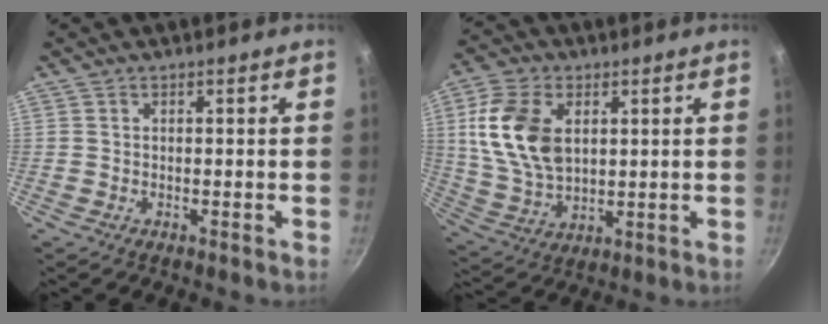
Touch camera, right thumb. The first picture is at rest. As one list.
[{"total": 14.6, "force": [3.4, 9.3, 10.7], "torque": [-0.193, -0.011, 0.073]}]